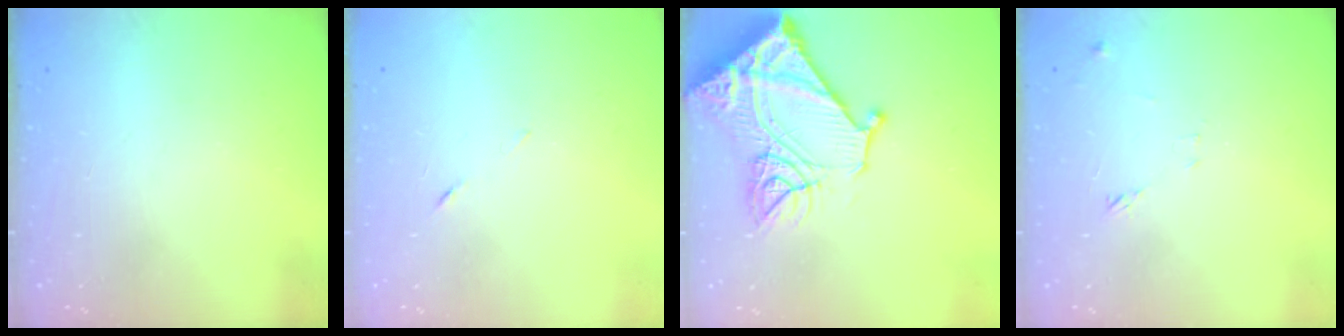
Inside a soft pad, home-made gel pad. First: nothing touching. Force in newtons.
{"total": 4.5, "press": 4.5, "slide": 0.6}
{"total": 22.0, "press": 21.8, "slide": 2.5}
{"total": 9.4, "press": 9.4, "slide": 0.6}